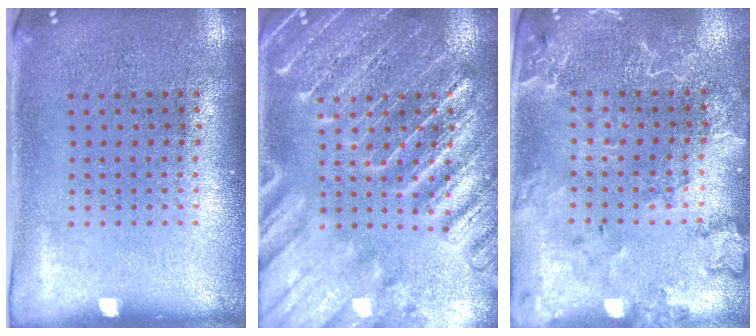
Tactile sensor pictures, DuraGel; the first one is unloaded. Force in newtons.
{"total": 3.5, "press": 3.5, "slide": 0.5}
{"total": 2.2, "press": 2.1, "slide": 0.5}